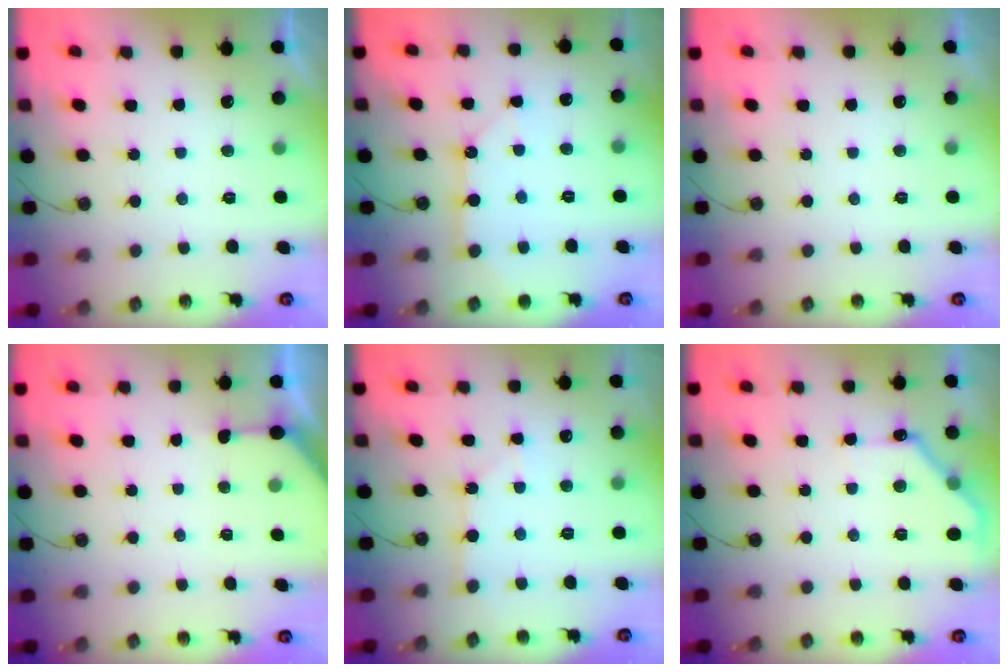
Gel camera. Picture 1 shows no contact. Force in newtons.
{"total": 8.1, "press": 8.1, "slide": 0.3}
{"total": 0.0}
{"total": 2.7, "press": 2.7, "slide": 0.4}
{"total": 3.0, "press": 2.9, "slide": 0.4}
{"total": 10.3, "press": 10.3, "slide": 0.4}